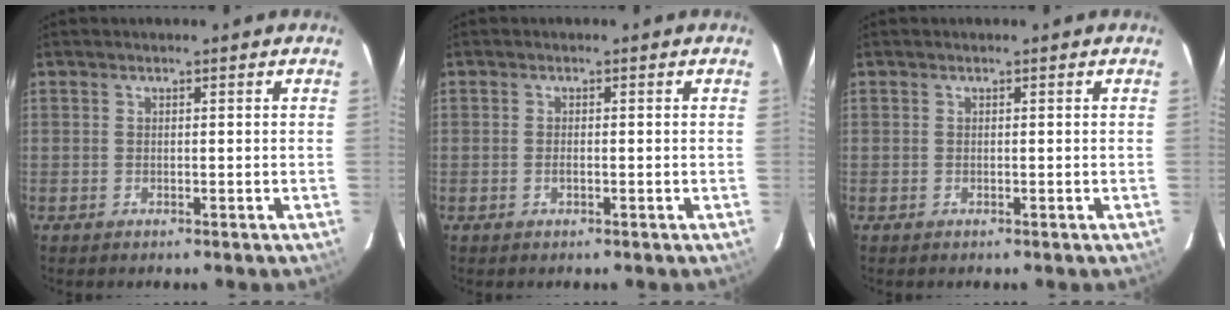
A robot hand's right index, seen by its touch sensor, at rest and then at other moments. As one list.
[{"total": 0.8, "force": [-0.3, 0.3, 0.7], "torque": [-0.014, 0.001, -0.007]}, {"total": 0.0}]